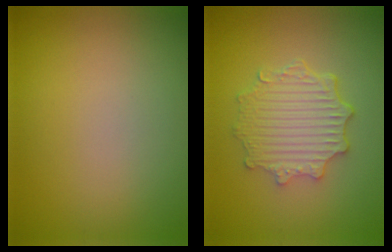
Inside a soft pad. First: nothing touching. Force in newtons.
{"total": 4.6, "press": 3.8, "slide": 2.7}